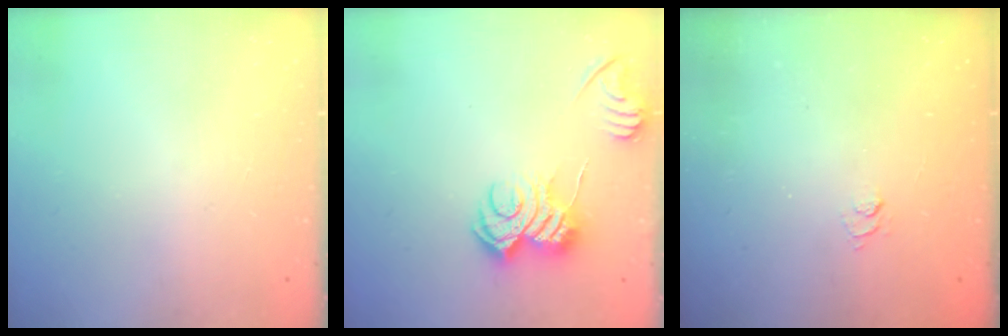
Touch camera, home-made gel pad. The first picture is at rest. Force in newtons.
{"total": 9.8, "press": 9.8, "slide": 0.2}
{"total": 1.9, "press": 1.5, "slide": 1.3}